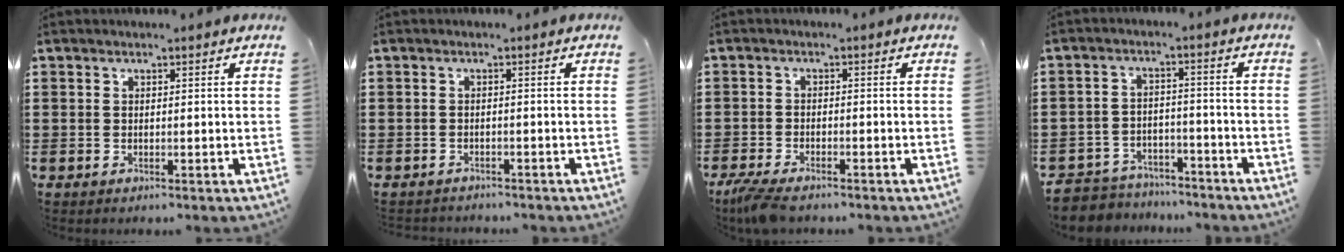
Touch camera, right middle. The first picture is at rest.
{"total": 0.5, "force": [-0.5, -0.1, -0.2], "torque": [0.001, 0.000, -0.011]}
{"total": 3.4, "force": [-2.9, 0.6, 1.6], "torque": [-0.049, -0.007, -0.061]}
{"total": 4.8, "force": [-4.7, 1.2, -0.1], "torque": [-0.017, 0.005, -0.104]}